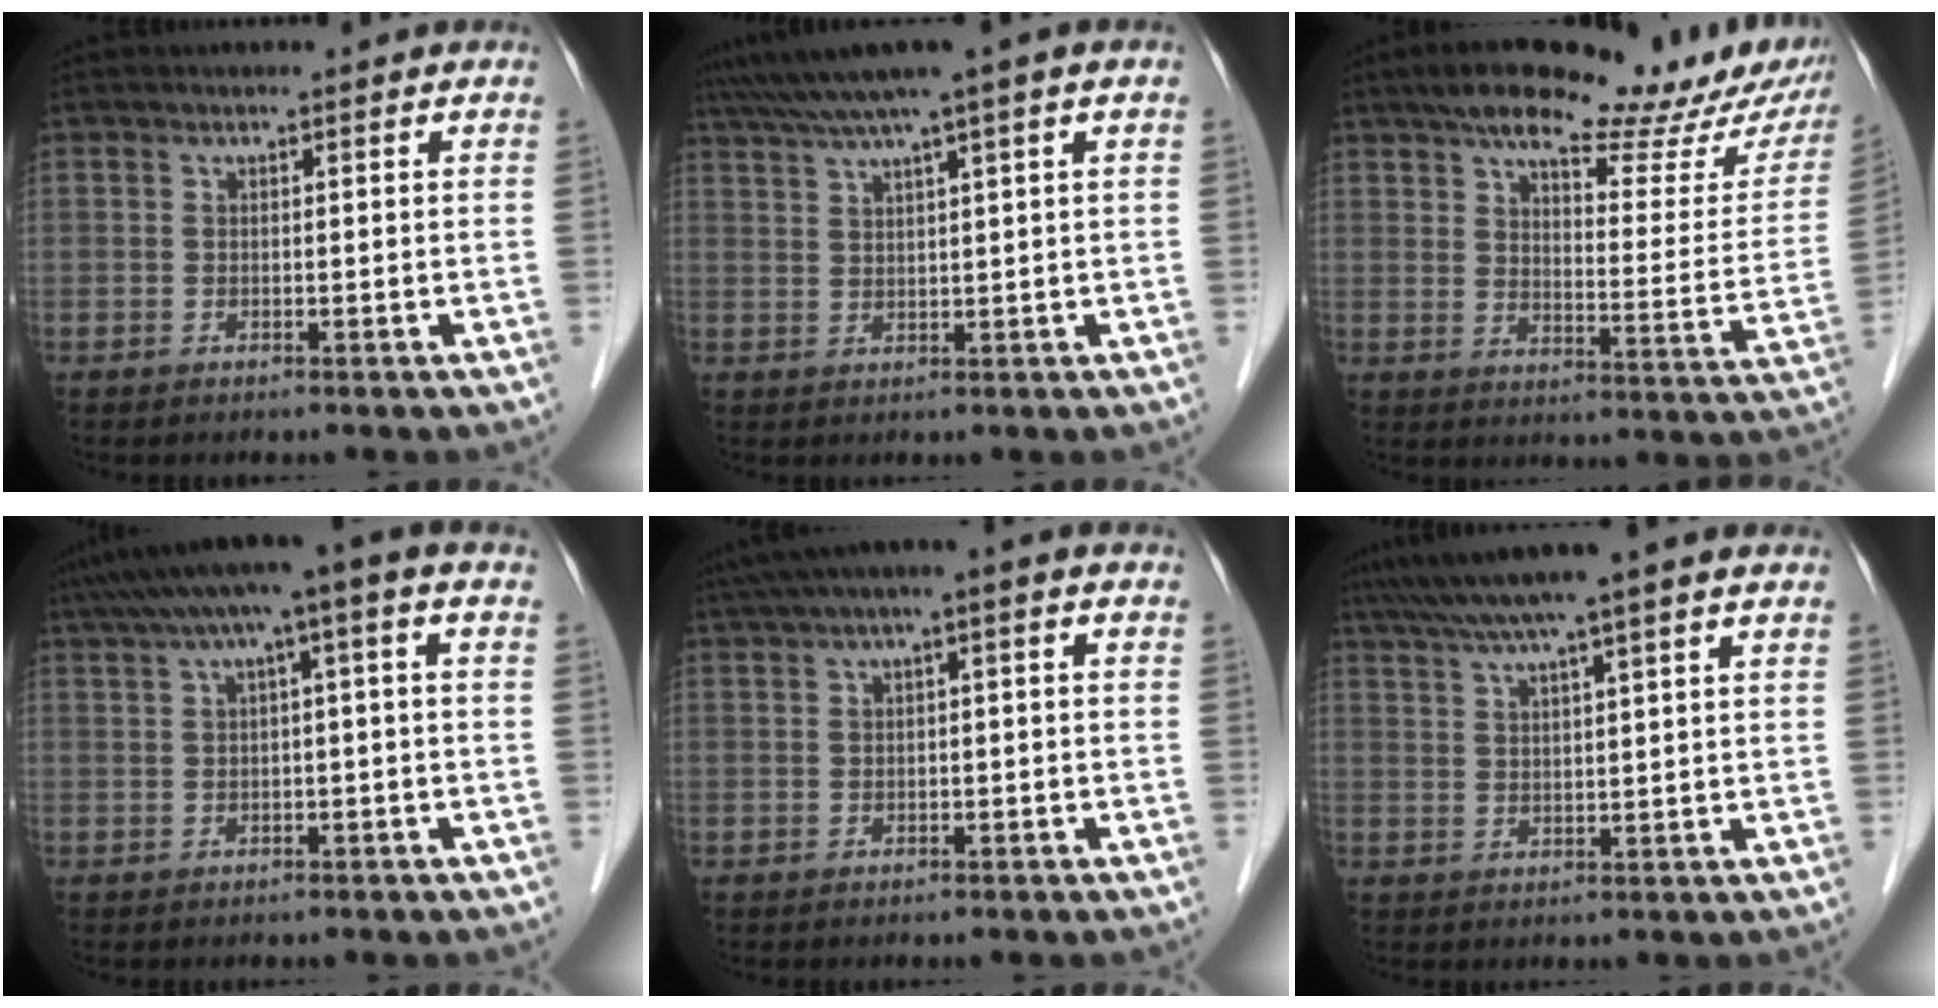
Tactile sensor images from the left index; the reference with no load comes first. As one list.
[{"total": 6.9, "force": [4.6, -1.2, 4.9], "torque": [-0.088, 0.034, 0.080]}, {"total": 23.7, "force": [19.0, 6.0, 12.8], "torque": [-0.160, 0.002, 0.229]}, {"total": 7.4, "force": [2.3, 0.1, 7.1], "torque": [-0.115, 0.046, 0.035]}, {"total": 4.9, "force": [1.4, 0.9, 4.6], "torque": [-0.082, 0.033, 0.021]}, {"total": 8.6, "force": [6.3, -0.6, 5.9], "torque": [-0.101, 0.037, 0.097]}]